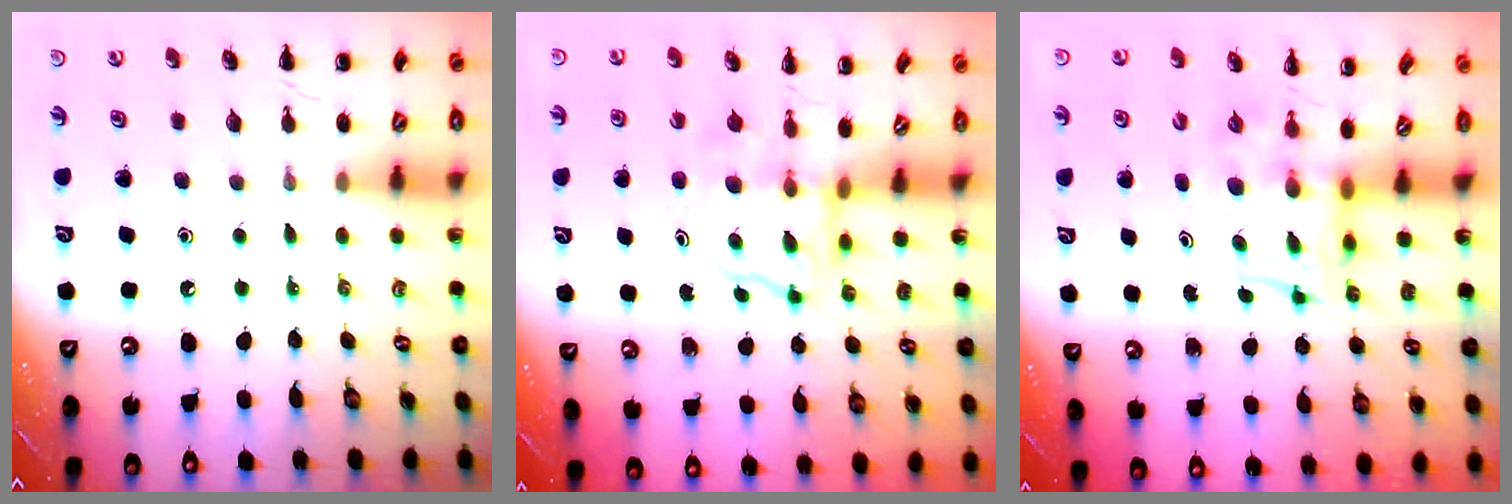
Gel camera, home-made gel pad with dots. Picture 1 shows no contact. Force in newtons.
{"total": 3.6, "press": 3.6, "slide": 0.4}
{"total": 3.3, "press": 3.3, "slide": 0.5}